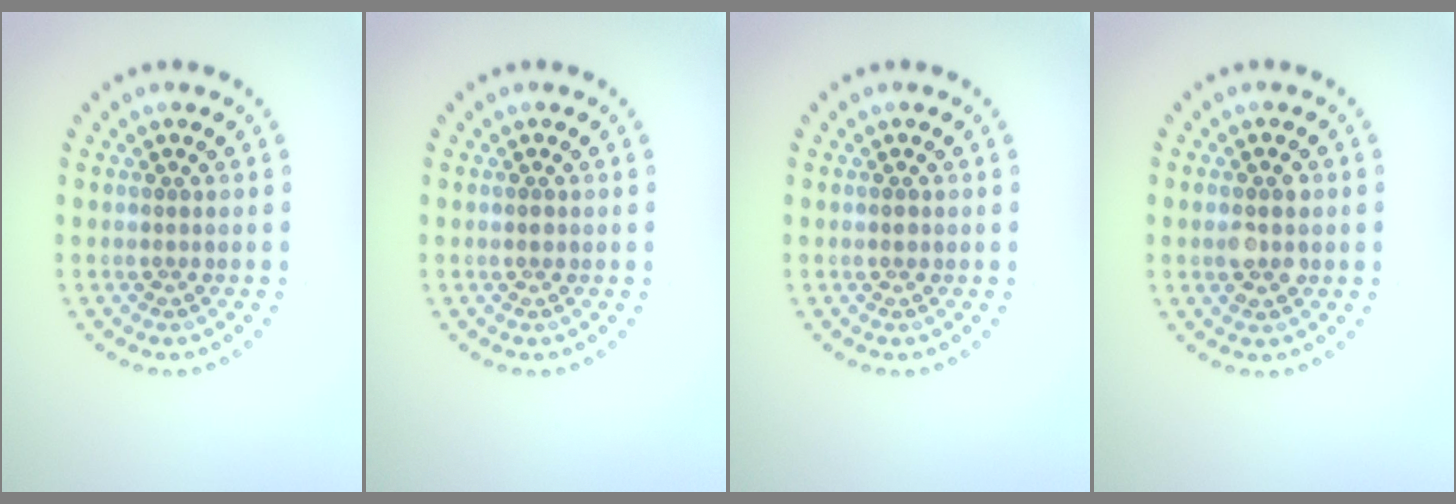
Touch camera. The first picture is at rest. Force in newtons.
{"total": 0.7, "press": 0.7, "slide": 0.1}
{"total": 0.7, "press": 0.7, "slide": 0.1}
{"total": 2.9, "press": 2.9, "slide": 0.1}